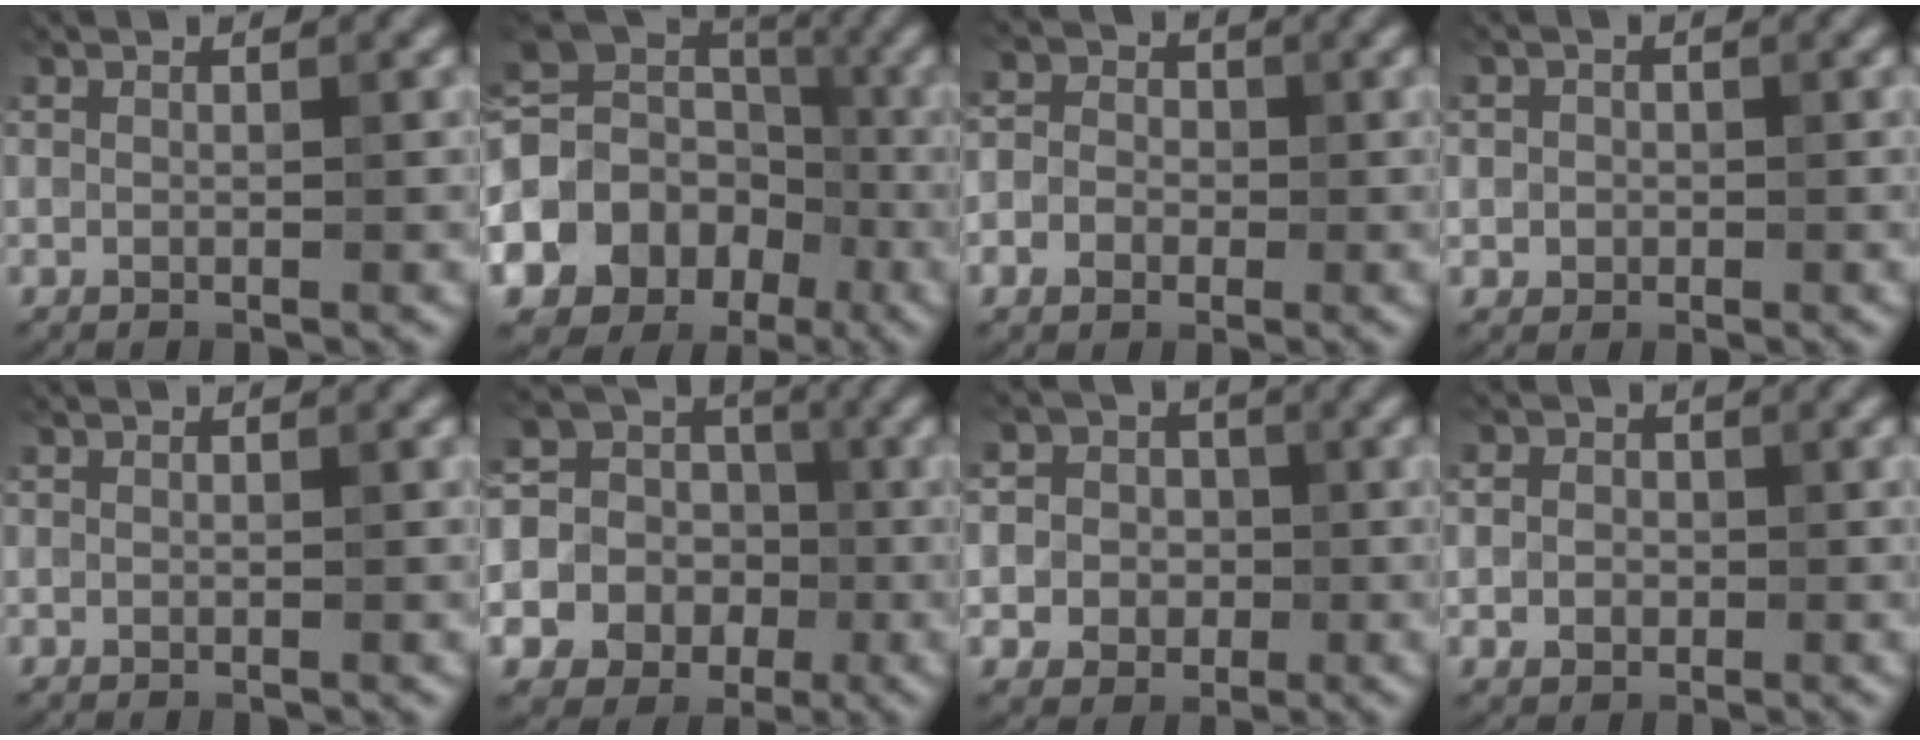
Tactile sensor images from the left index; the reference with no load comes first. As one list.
[{"total": 14.1, "force": [-4.6, 11.8, 6.4], "torque": [-0.136, -0.011, -0.093]}, {"total": 3.7, "force": [-0.6, 3.3, 1.6], "torque": [-0.004, 0.007, -0.028]}, {"total": 1.3, "force": [0.0, 1.3, 0.2], "torque": [0.011, -0.004, 0.001]}, {"total": 0.0}, {"total": 15.9, "force": [-3.4, 14.8, 4.7], "torque": [-0.140, -0.002, -0.078]}, {"total": 6.8, "force": [0.2, 6.4, 2.3], "torque": [-0.028, 0.031, -0.025]}, {"total": 2.7, "force": [-0.2, 2.4, 1.2], "torque": [-0.010, 0.001, -0.012]}]